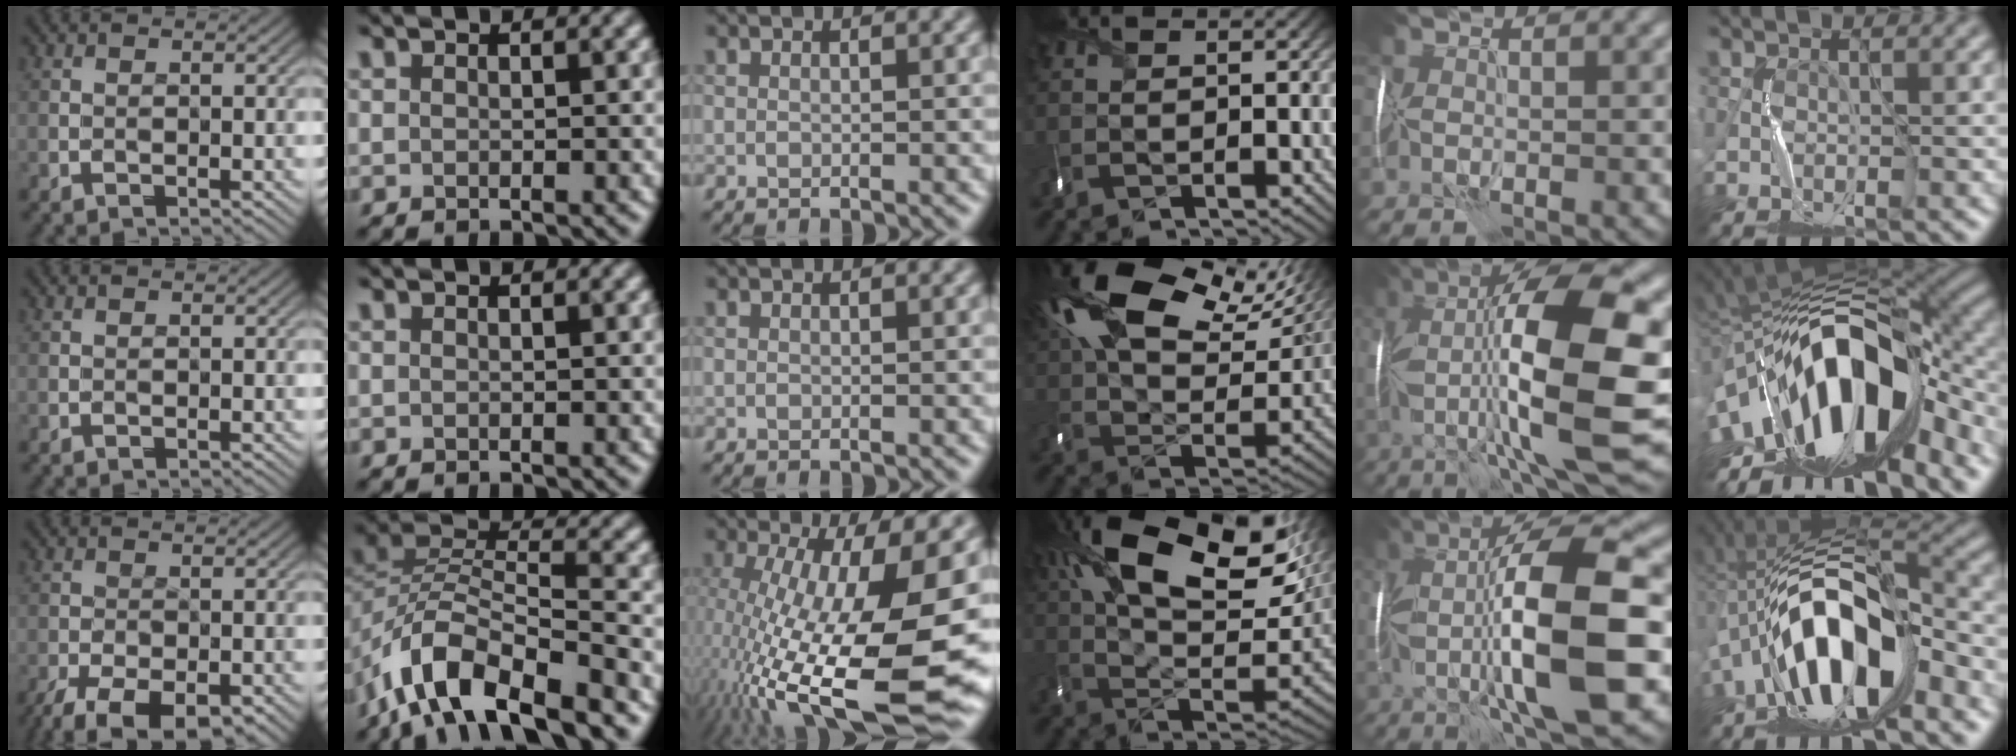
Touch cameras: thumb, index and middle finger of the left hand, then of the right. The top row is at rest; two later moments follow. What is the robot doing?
{"motion": "wrap", "object": "ribbon"}